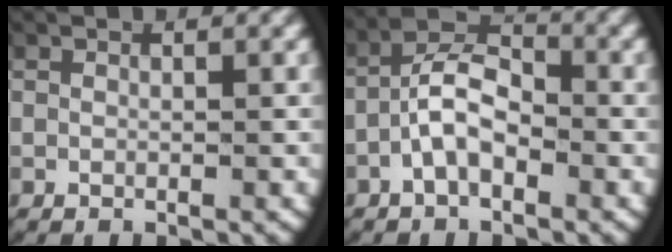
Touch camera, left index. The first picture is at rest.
{"total": 4.5, "force": [-0.9, 2.7, 3.5], "torque": [-0.052, 0.001, -0.024]}